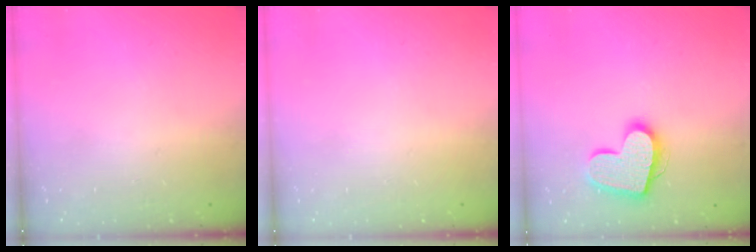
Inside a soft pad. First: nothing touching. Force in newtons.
{"total": 0.0}
{"total": 16.5, "press": 16.4, "slide": 1.2}